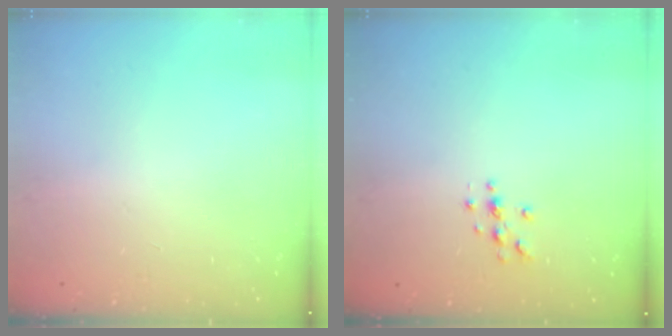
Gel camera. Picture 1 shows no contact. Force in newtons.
{"total": 3.4, "press": 3.4, "slide": 0.4}